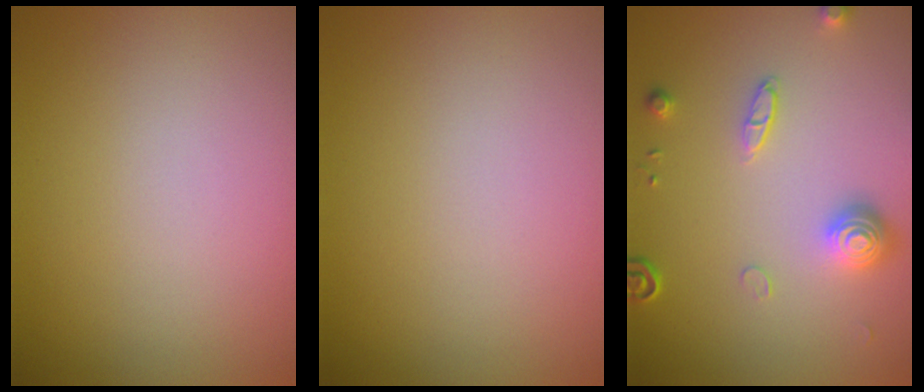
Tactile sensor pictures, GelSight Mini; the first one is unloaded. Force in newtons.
{"total": 0.0}
{"total": 3.0, "press": 2.8, "slide": 1.1}